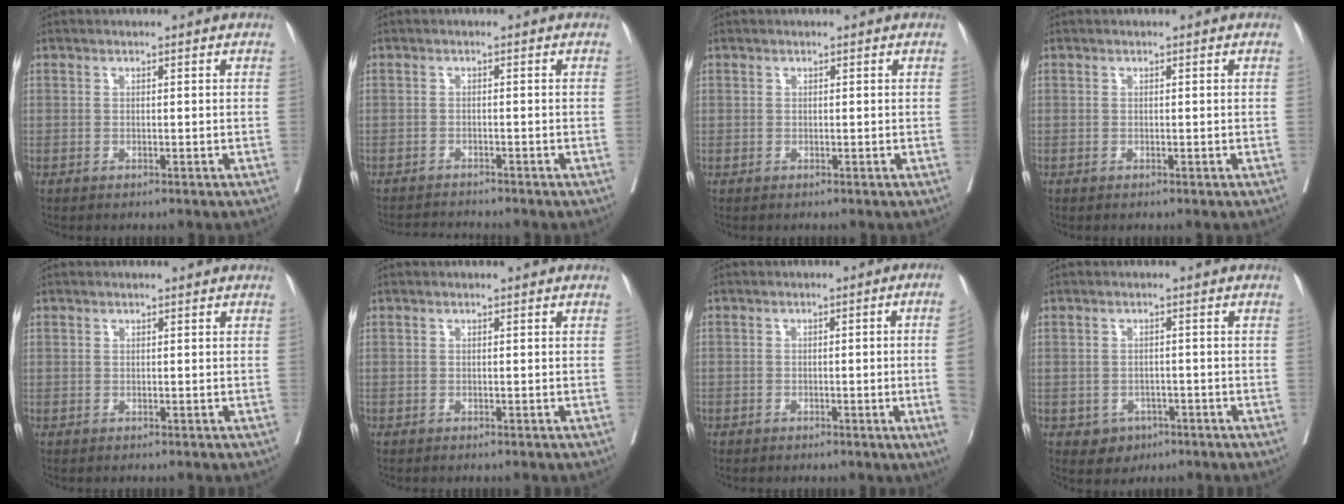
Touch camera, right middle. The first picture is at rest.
{"total": 3.5, "force": [-3.5, -0.6, 0.3], "torque": [-0.004, -0.017, -0.058]}
{"total": 0.7, "force": [0.7, 0.1, -0.1], "torque": [0.008, 0.006, 0.012]}
{"total": 0.0}
{"total": 0.7, "force": [0.7, 0.1, -0.1], "torque": [0.010, 0.006, 0.010]}
{"total": 0.0}
{"total": 5.0, "force": [-0.5, -0.6, 5.0], "torque": [-0.056, 0.003, -0.007]}
{"total": 2.8, "force": [-0.9, 2.5, 0.7], "torque": [-0.004, 0.010, -0.005]}